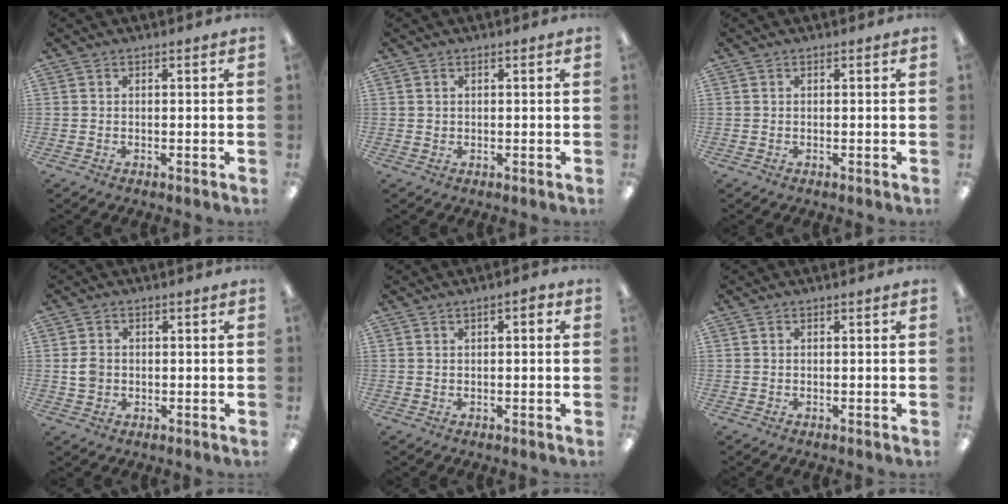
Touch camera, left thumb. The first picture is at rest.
{"total": 0.9, "force": [0.4, 0.8, 0.1], "torque": [-0.004, 0.004, 0.007]}
{"total": 0.0}
{"total": 3.6, "force": [-0.1, 3.1, 1.8], "torque": [-0.026, 0.004, -0.002]}
{"total": 2.1, "force": [0.7, 0.9, 1.8], "torque": [-0.027, 0.002, 0.008]}
{"total": 0.0}